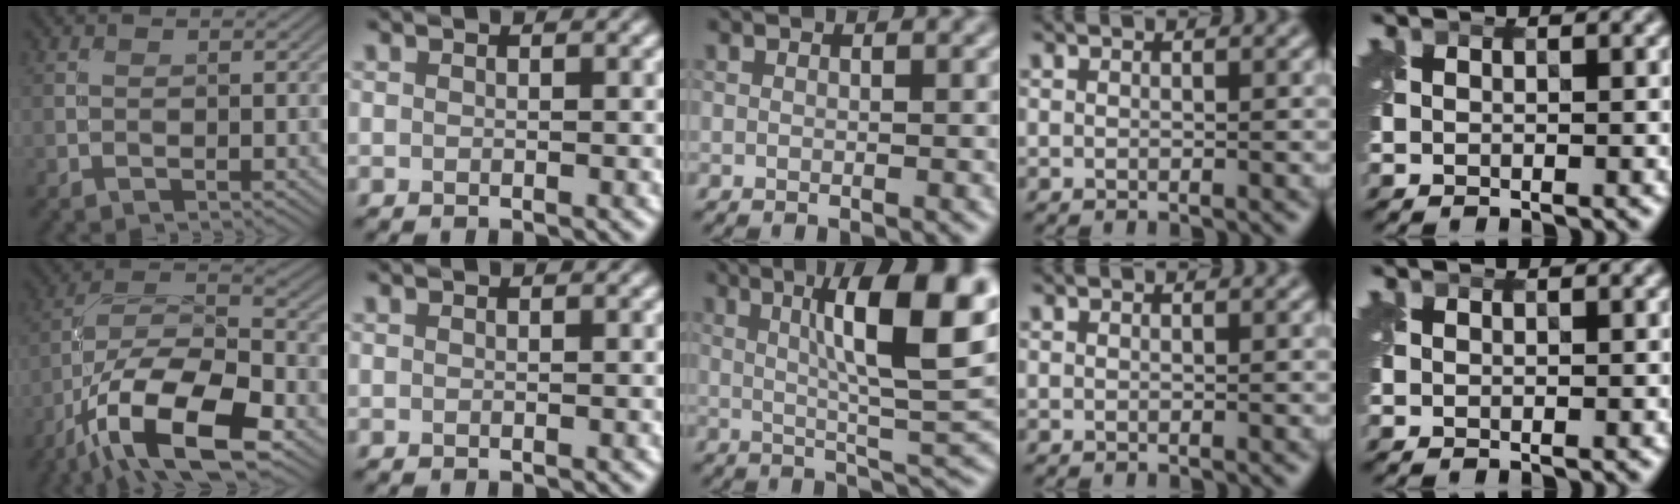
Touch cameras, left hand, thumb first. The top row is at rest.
{"thumb": {"total": 16.0, "force": [-8.6, 6.2, 11.9], "torque": [-0.218, -0.012, -0.171]}, "middle": {"total": 11.3, "force": [3.4, 2.3, 10.6], "torque": [-0.148, 0.012, 0.052]}}